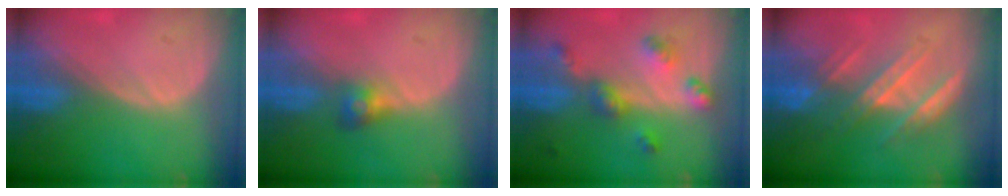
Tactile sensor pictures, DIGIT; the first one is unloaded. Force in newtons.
{"total": 2.8, "press": 2.6, "slide": 0.9}
{"total": 6.8, "press": 6.0, "slide": 3.2}
{"total": 7.1, "press": 6.8, "slide": 1.9}